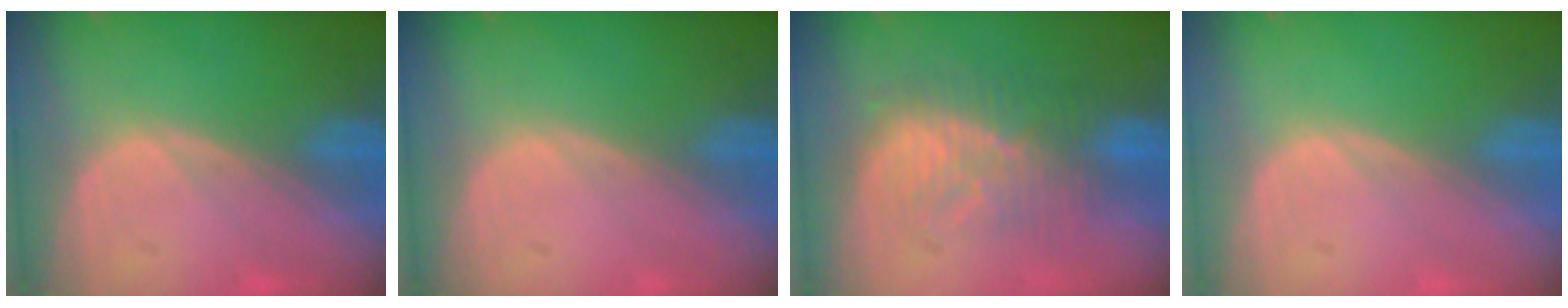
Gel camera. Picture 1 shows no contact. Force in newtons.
{"total": 0.0}
{"total": 8.0, "press": 7.8, "slide": 1.5}
{"total": 0.0}